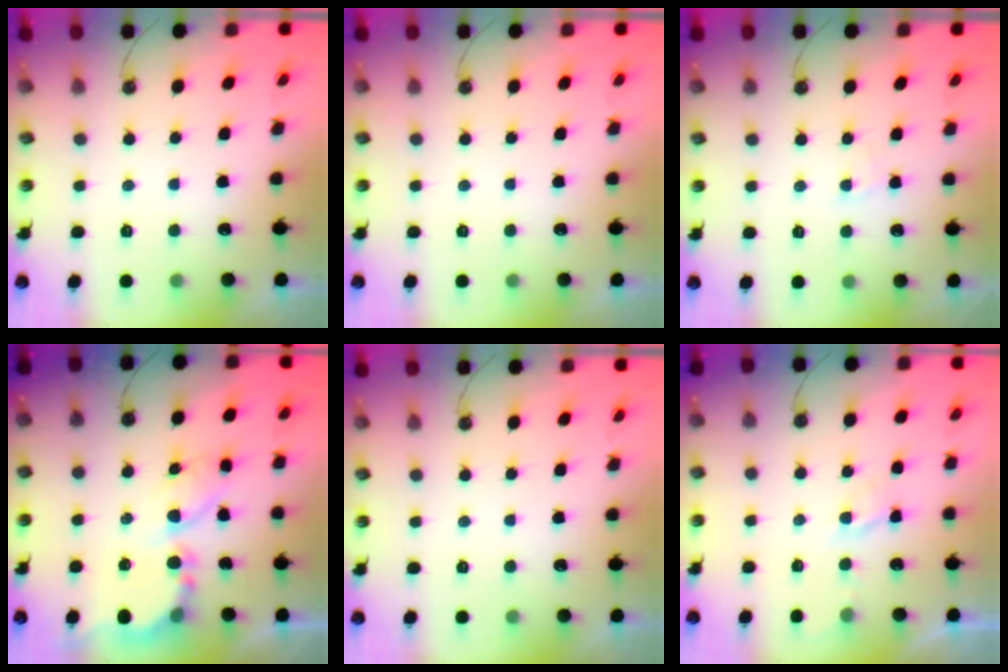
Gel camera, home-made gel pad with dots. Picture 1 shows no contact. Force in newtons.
{"total": 0.0}
{"total": 2.9, "press": 2.9, "slide": 0.4}
{"total": 7.3, "press": 7.3, "slide": 0.7}
{"total": 0.0}
{"total": 2.8, "press": 2.7, "slide": 0.4}